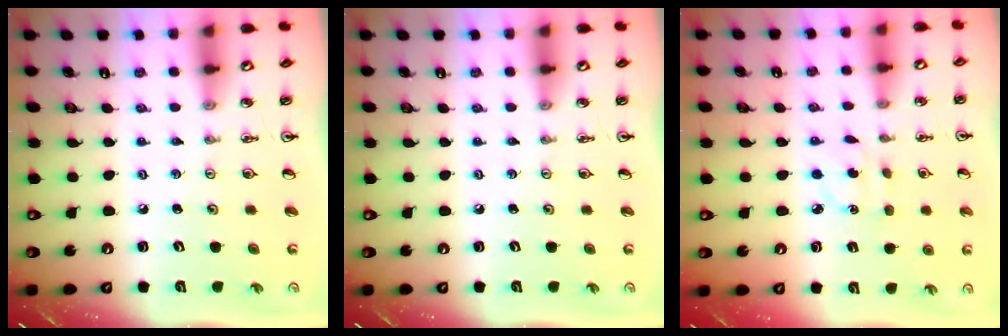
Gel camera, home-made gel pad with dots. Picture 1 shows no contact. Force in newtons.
{"total": 0.0}
{"total": 3.2, "press": 3.1, "slide": 0.6}